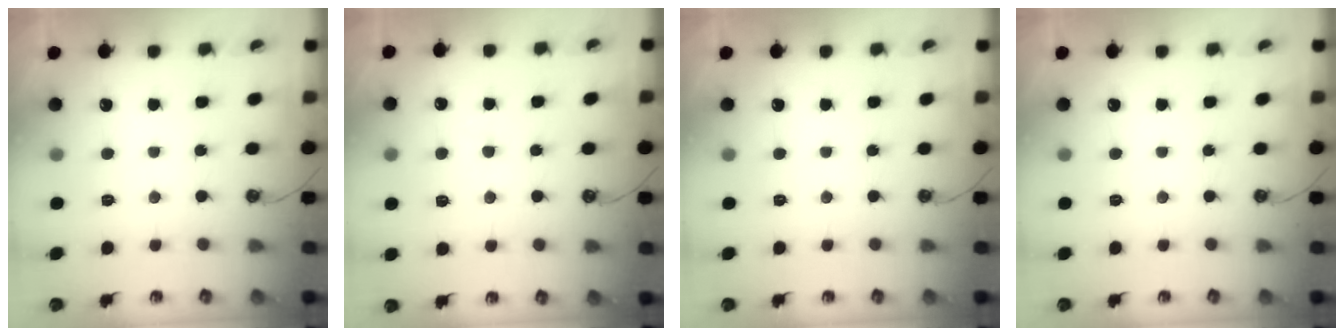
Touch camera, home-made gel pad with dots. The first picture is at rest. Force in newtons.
{"total": 1.8, "press": 1.7, "slide": 0.5}
{"total": 0.0}
{"total": 0.0}